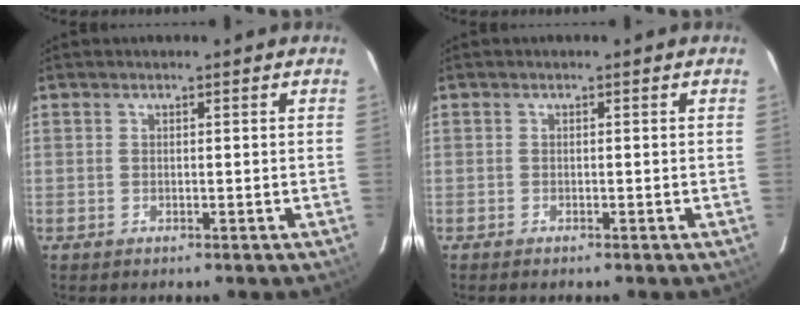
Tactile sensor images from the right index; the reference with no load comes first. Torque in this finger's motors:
{"motor_torque": [-0.04, -0.01, 0.04, 0.01]}